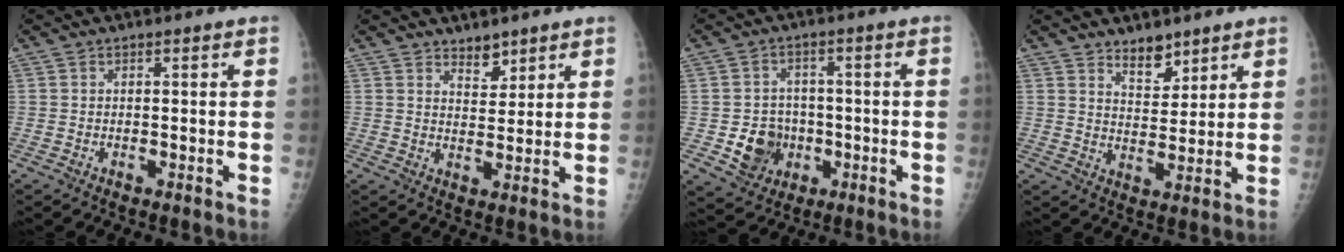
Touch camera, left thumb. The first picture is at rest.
{"total": 3.7, "force": [3.0, 1.8, 1.3], "torque": [-0.003, -0.025, 0.052]}
{"total": 8.2, "force": [-1.9, 7.2, 3.4], "torque": [-0.023, 0.009, -0.026]}
{"total": 5.7, "force": [4.4, 2.7, 2.4], "torque": [-0.016, -0.036, 0.077]}